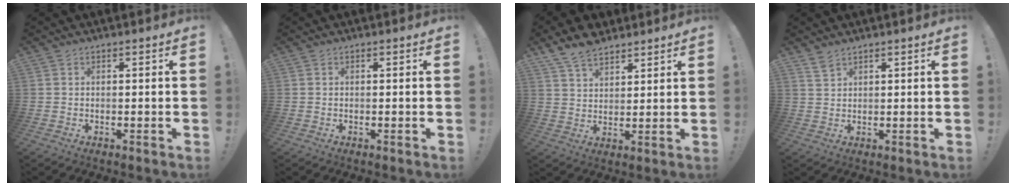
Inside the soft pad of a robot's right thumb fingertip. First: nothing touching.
{"total": 0.0}
{"total": 8.1, "force": [6.6, 3.7, 2.8], "torque": [-0.056, -0.034, 0.128]}
{"total": 2.9, "force": [2.4, 1.4, 0.9], "torque": [-0.009, -0.017, 0.044]}